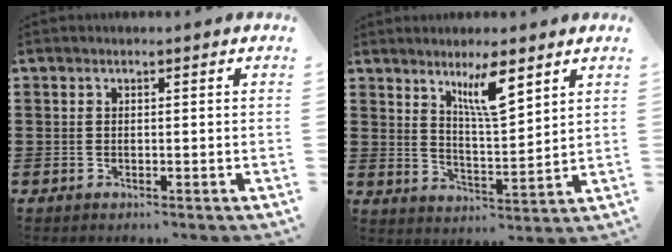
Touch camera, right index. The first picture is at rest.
{"total": 7.1, "force": [4.7, 1.3, 5.2], "torque": [-0.090, -0.012, 0.076]}